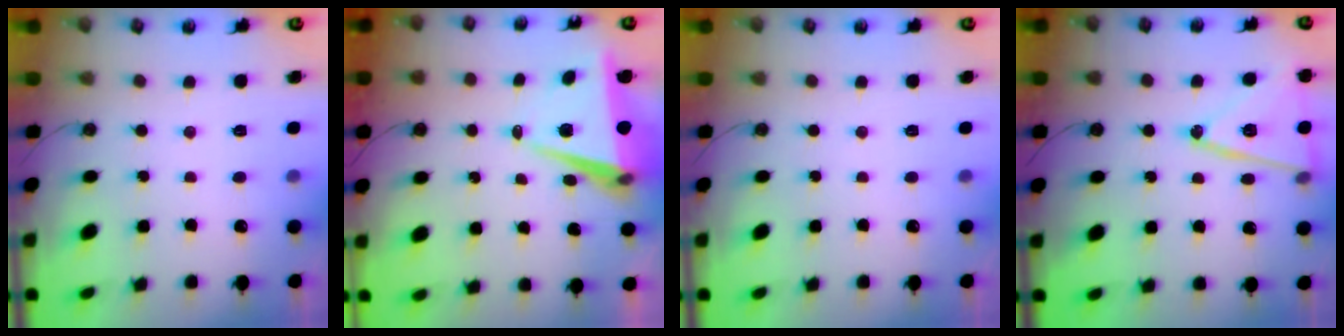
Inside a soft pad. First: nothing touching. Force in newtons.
{"total": 8.1, "press": 7.0, "slide": 4.1}
{"total": 0.0}
{"total": 16.9, "press": 16.5, "slide": 3.5}